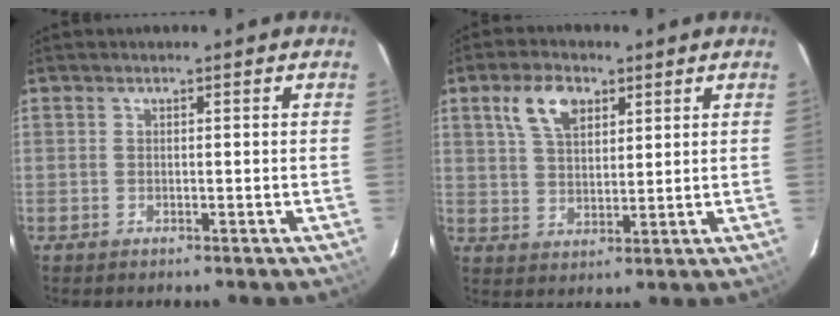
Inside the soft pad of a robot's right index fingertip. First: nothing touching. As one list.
[{"total": 7.8, "force": [4.0, 4.2, 5.2], "torque": [-0.101, 0.017, 0.075]}]